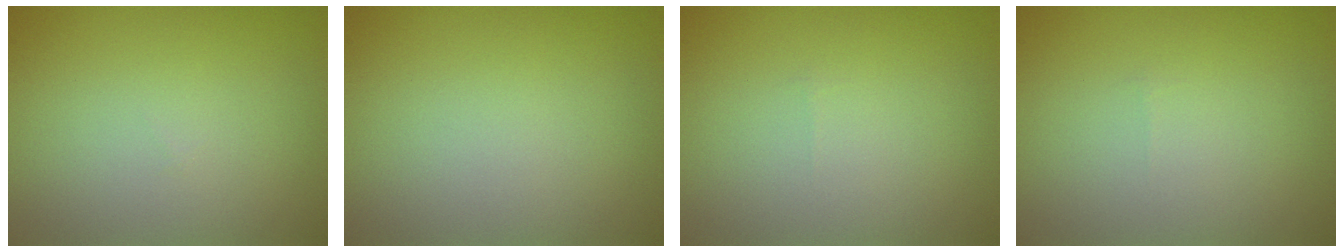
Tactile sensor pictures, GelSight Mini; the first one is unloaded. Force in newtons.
{"total": 0.0}
{"total": 0.0}
{"total": 0.0}